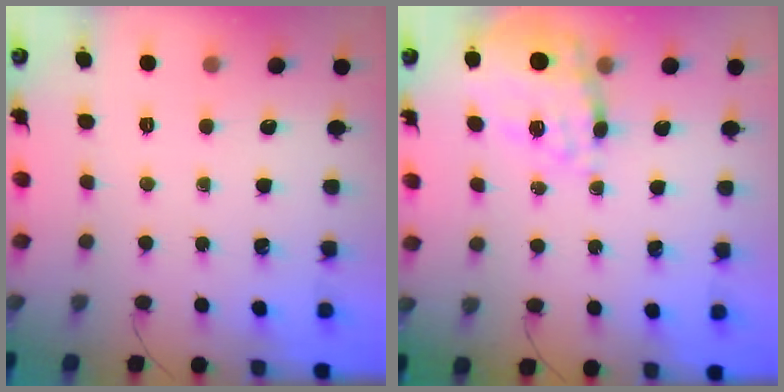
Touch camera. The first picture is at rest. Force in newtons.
{"total": 12.4, "press": 11.8, "slide": 3.9}